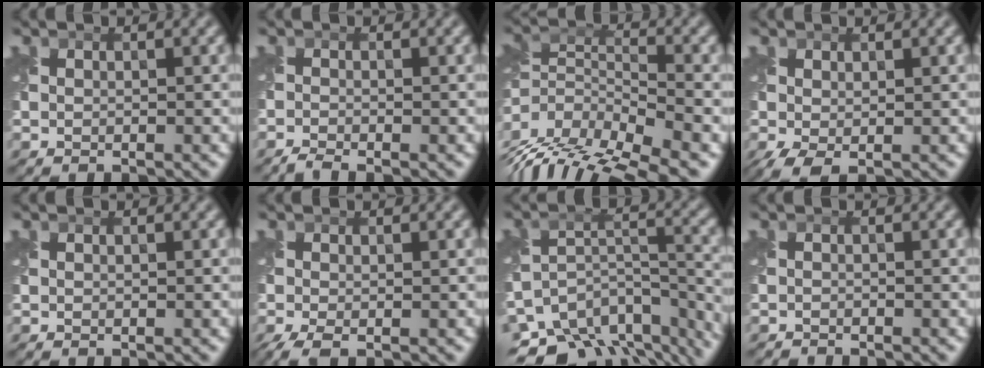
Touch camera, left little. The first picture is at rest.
{"total": 1.3, "force": [-1.2, 0.0, 0.6], "torque": [-0.011, -0.009, -0.034]}
{"total": 9.5, "force": [-5.8, 4.1, 6.4], "torque": [-0.128, 0.005, -0.094]}
{"total": 1.8, "force": [-0.3, 0.6, 1.7], "torque": [-0.044, -0.003, -0.007]}
{"total": 0.0}
{"total": 2.3, "force": [-1.2, 0.6, 1.8], "torque": [-0.047, -0.010, -0.027]}
{"total": 10.9, "force": [-9.3, 4.4, 3.7], "torque": [-0.070, -0.005, -0.120]}
{"total": 1.2, "force": [-1.2, 0.0, -0.2], "torque": [0.004, -0.011, -0.024]}